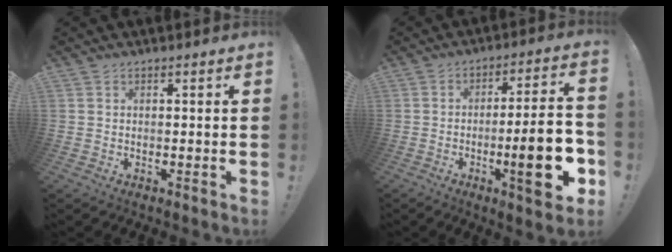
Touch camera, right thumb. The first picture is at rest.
{"total": 16.3, "force": [-4.5, 3.4, 15.3], "torque": [-0.199, 0.008, -0.061]}